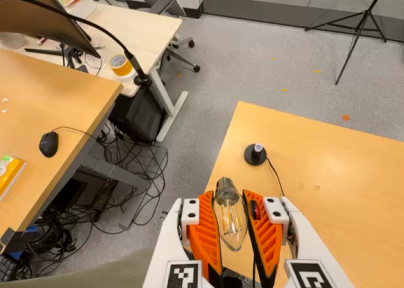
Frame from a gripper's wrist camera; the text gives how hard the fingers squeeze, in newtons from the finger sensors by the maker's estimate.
{"total": 22.0, "left": 24.6, "right": 19.4}